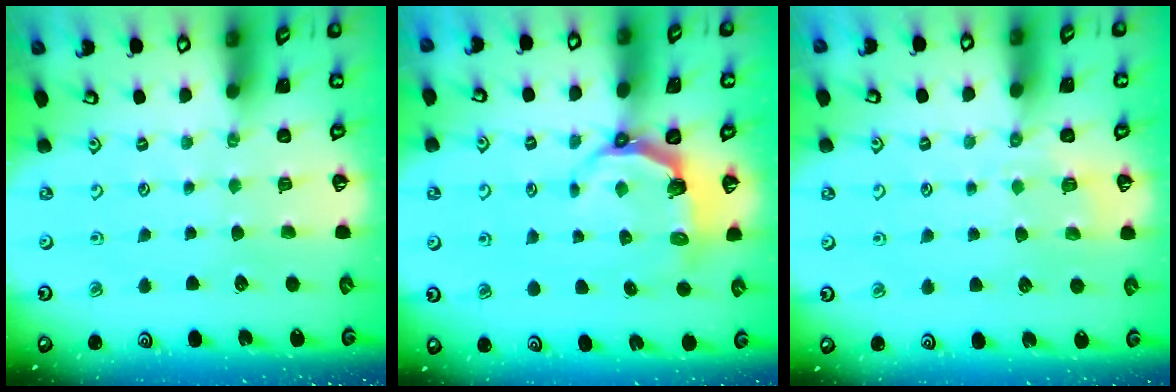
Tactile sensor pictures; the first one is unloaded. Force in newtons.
{"total": 4.6, "press": 2.9, "slide": 3.6}
{"total": 3.3, "press": 3.0, "slide": 1.5}